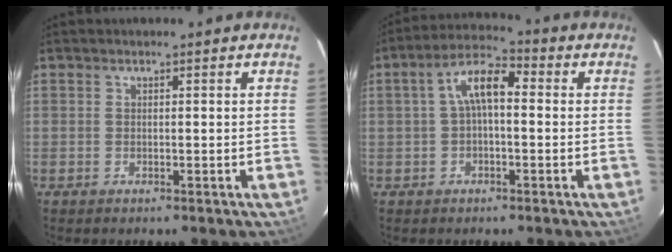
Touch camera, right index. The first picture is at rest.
{"total": 6.9, "force": [0.2, 3.0, 6.2], "torque": [-0.123, 0.027, 0.002]}